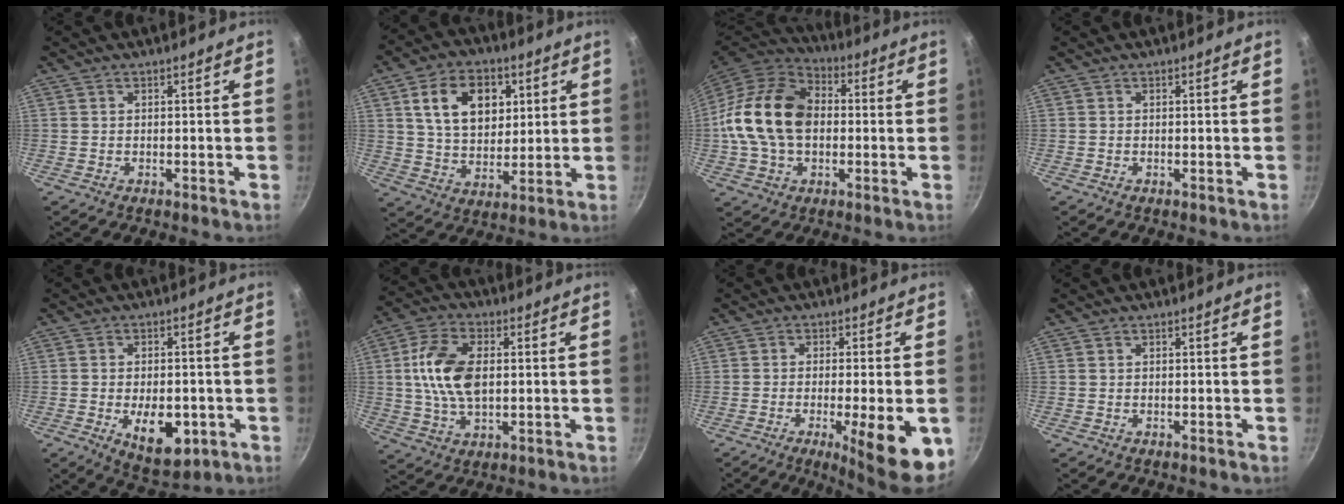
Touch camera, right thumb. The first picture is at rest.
{"total": 14.4, "force": [4.6, 10.0, 9.3], "torque": [-0.122, -0.008, 0.076]}
{"total": 19.0, "force": [0.1, 13.6, 13.4], "torque": [-0.229, 0.032, -0.008]}
{"total": 0.0}
{"total": 10.6, "force": [-3.0, 5.9, 8.4], "torque": [-0.096, 0.000, -0.030]}
{"total": 12.8, "force": [1.3, 7.5, 10.2], "torque": [-0.183, 0.012, 0.019]}
{"total": 13.3, "force": [-4.5, 2.7, 12.2], "torque": [-0.163, 0.002, -0.058]}
{"total": 0.0}